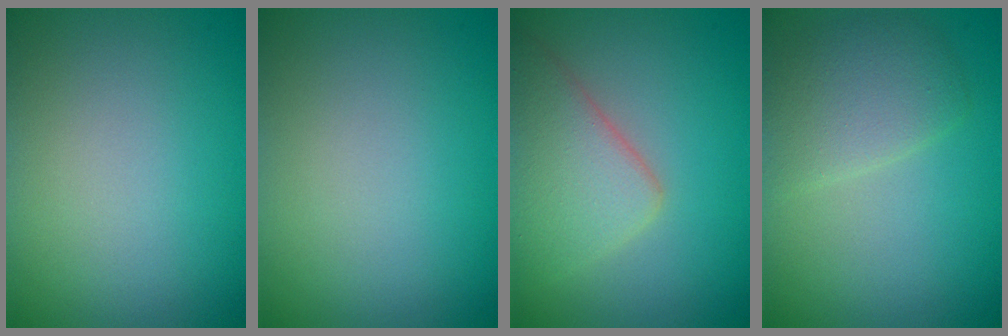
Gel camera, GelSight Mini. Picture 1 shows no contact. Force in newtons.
{"total": 0.0}
{"total": 5.1, "press": 5.1, "slide": 0.1}
{"total": 3.2, "press": 3.2, "slide": 0.2}